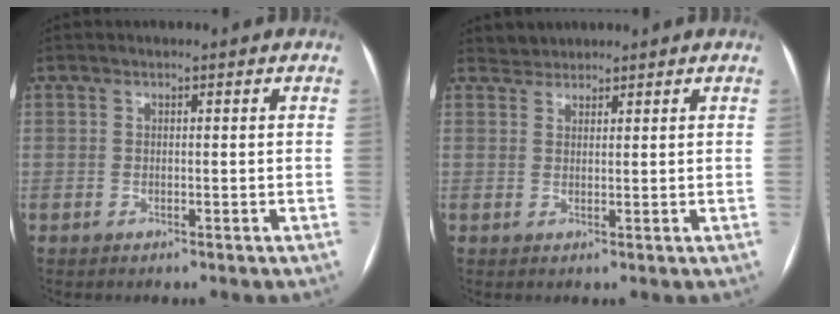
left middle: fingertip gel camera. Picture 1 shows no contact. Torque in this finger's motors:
{"motor_torque": [0.06, -0.09, -0.04, -0.02]}